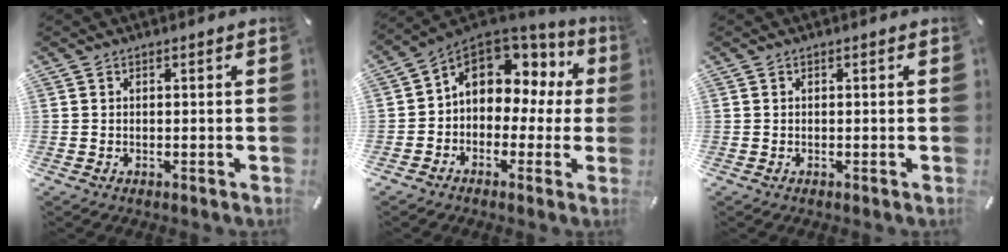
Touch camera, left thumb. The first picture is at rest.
{"total": 9.7, "force": [3.4, 7.5, 5.1], "torque": [-0.096, -0.019, 0.064]}
{"total": 0.0}